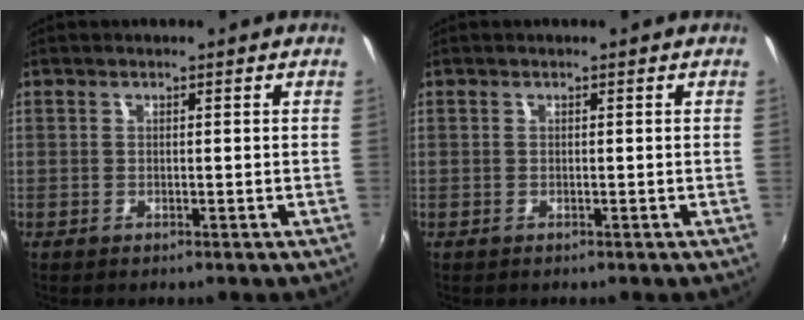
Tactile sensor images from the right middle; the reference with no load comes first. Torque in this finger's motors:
{"motor_torque": [-0.08, -0.14, 0.04, -0.01]}